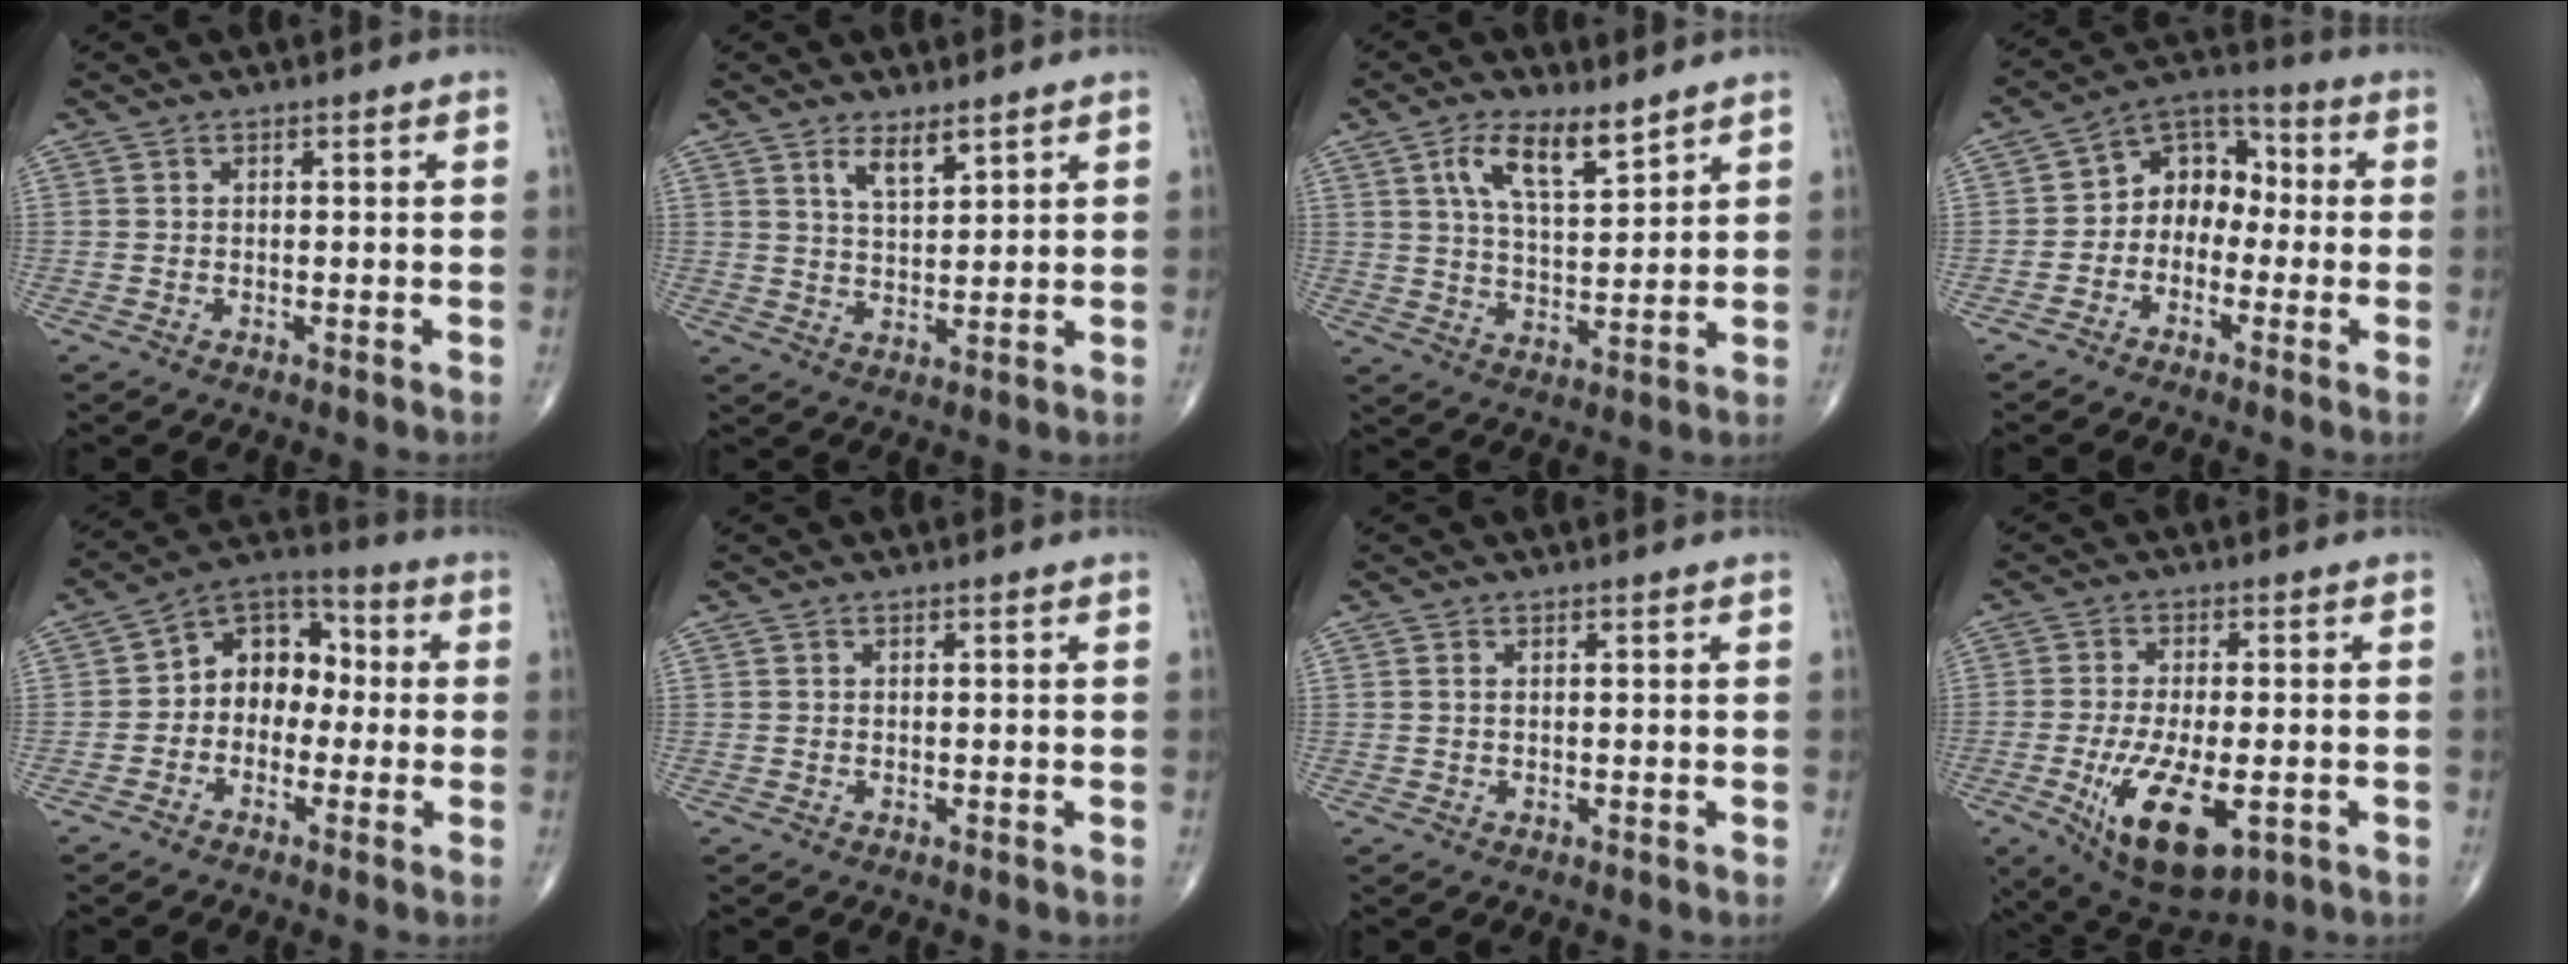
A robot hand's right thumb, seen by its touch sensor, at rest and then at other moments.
{"total": 4.9, "force": [3.2, 1.7, 3.2], "torque": [-0.048, -0.026, 0.061]}
{"total": 9.5, "force": [5.6, 3.5, 6.8], "torque": [-0.113, -0.031, 0.107]}
{"total": 9.1, "force": [-1.4, 7.2, 5.5], "torque": [-0.045, 0.043, -0.047]}
{"total": 10.3, "force": [-0.7, 7.9, 6.5], "torque": [-0.057, 0.044, -0.033]}
{"total": 0.0}
{"total": 0.5, "force": [0.2, 0.3, 0.4], "torque": [-0.012, 0.005, 0.004]}
{"total": 14.4, "force": [-4.6, 6.1, 12.1], "torque": [-0.209, -0.011, -0.061]}